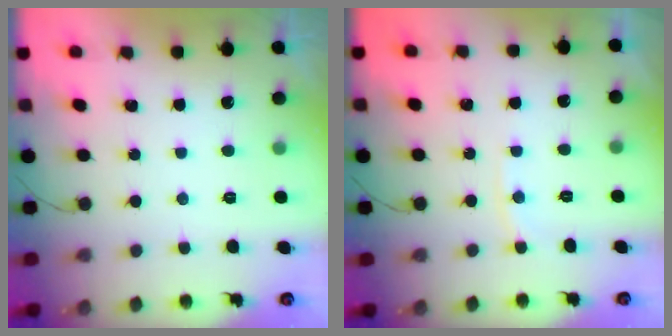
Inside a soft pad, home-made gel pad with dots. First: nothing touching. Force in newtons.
{"total": 3.1, "press": 3.1, "slide": 0.1}